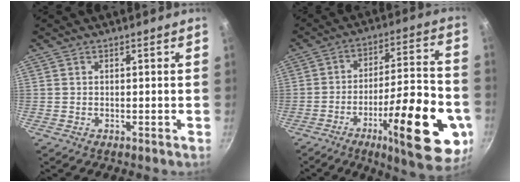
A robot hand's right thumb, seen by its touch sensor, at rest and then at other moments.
{"total": 23.9, "force": [-8.9, 6.9, 21.0], "torque": [-0.266, 0.034, -0.126]}